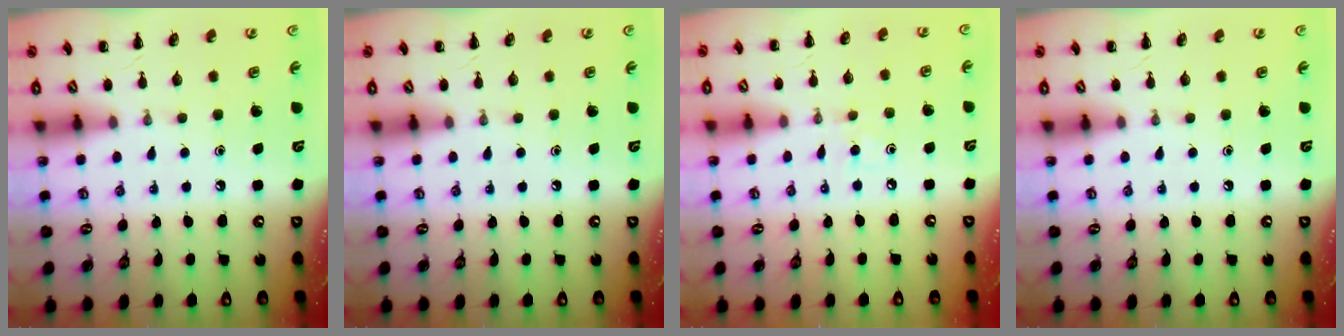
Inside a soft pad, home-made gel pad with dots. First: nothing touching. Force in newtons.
{"total": 0.0}
{"total": 2.5, "press": 2.3, "slide": 0.8}
{"total": 0.0}